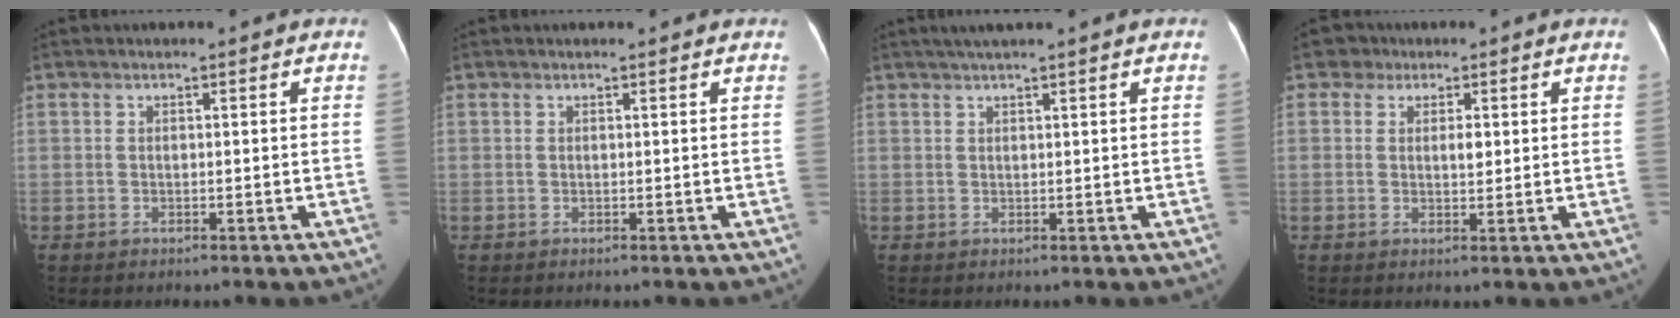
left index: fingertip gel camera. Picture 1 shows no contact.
{"total": 1.2, "force": [1.1, 0.1, 0.3], "torque": [-0.011, 0.005, 0.012]}
{"total": 3.4, "force": [2.6, -0.6, 2.1], "torque": [-0.031, 0.023, 0.046]}
{"total": 3.6, "force": [1.5, 2.9, 1.4], "torque": [-0.023, 0.006, 0.023]}